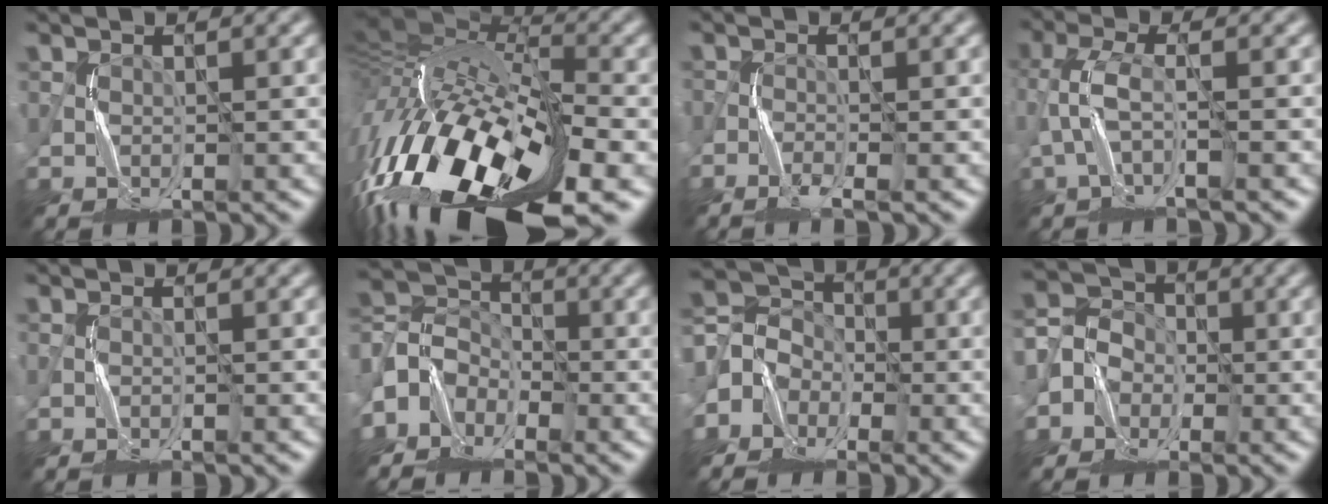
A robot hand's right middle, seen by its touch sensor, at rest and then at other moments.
{"total": 18.1, "force": [-8.5, 7.5, 14.1], "torque": [-0.272, -0.001, -0.152]}
{"total": 1.7, "force": [-1.6, 0.0, 0.7], "torque": [-0.018, -0.001, -0.036]}
{"total": 2.5, "force": [-1.3, 0.4, 2.2], "torque": [-0.050, 0.011, -0.031]}
{"total": 0.7, "force": [-0.7, -0.1, 0.1], "torque": [0.000, -0.001, -0.014]}
{"total": 4.0, "force": [-3.1, 2.5, 0.4], "torque": [-0.009, 0.007, -0.078]}
{"total": 3.6, "force": [-2.1, 2.9, 0.2], "torque": [0.003, 0.012, -0.057]}
{"total": 3.3, "force": [-1.7, 2.8, -0.1], "torque": [0.023, 0.016, -0.046]}